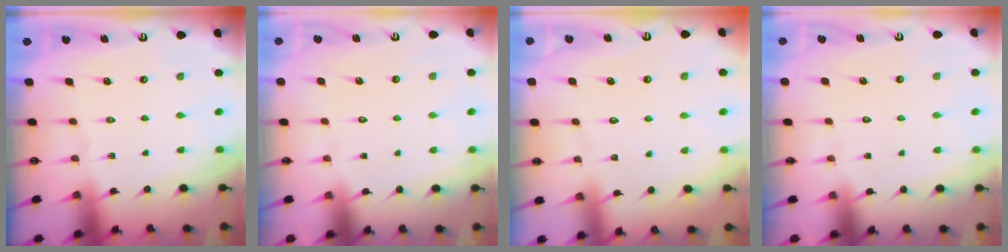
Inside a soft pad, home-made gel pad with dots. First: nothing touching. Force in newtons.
{"total": 1.6, "press": 1.6, "slide": 0.0}
{"total": 3.8, "press": 3.8, "slide": 0.4}
{"total": 1.6, "press": 1.6, "slide": 0.0}